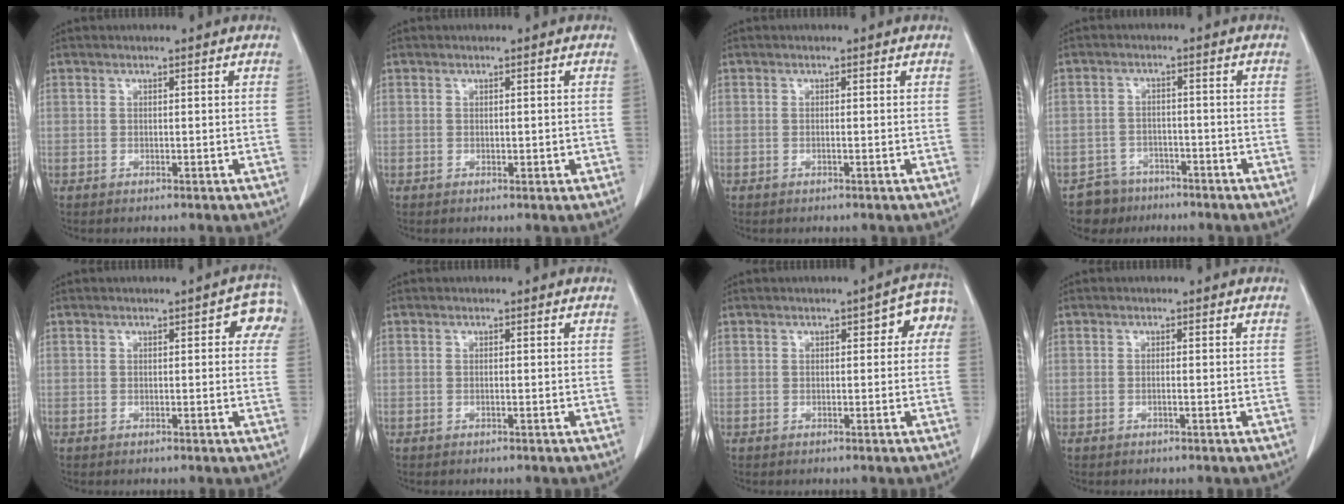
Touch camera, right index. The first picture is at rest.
{"total": 1.1, "force": [-0.1, 0.6, 0.9], "torque": [-0.013, 0.001, 0.002]}
{"total": 0.0}
{"total": 4.8, "force": [-3.8, 3.0, -0.6], "torque": [0.013, 0.006, -0.062]}
{"total": 4.6, "force": [1.7, 1.7, 3.9], "torque": [-0.031, 0.012, 0.008]}
{"total": 0.0}
{"total": 4.6, "force": [1.0, 2.2, 3.9], "torque": [-0.040, 0.030, 0.008]}
{"total": 0.5, "force": [-0.2, -0.1, 0.5], "torque": [-0.008, 0.001, -0.003]}